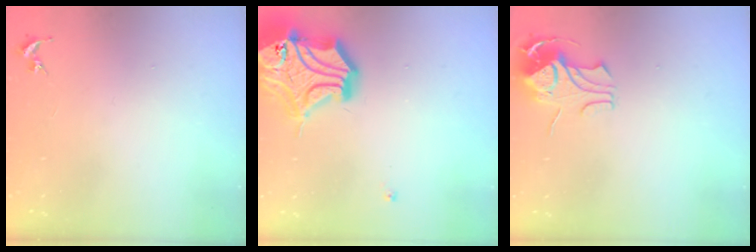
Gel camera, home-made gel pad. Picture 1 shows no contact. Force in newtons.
{"total": 23.5, "press": 23.3, "slide": 3.4}
{"total": 8.9, "press": 8.9, "slide": 0.7}